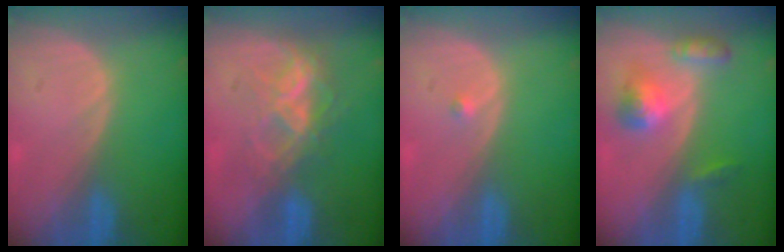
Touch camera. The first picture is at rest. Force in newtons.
{"total": 7.3, "press": 6.1, "slide": 3.9}
{"total": 0.7, "press": 0.5, "slide": 0.4}
{"total": 5.7, "press": 5.2, "slide": 2.3}